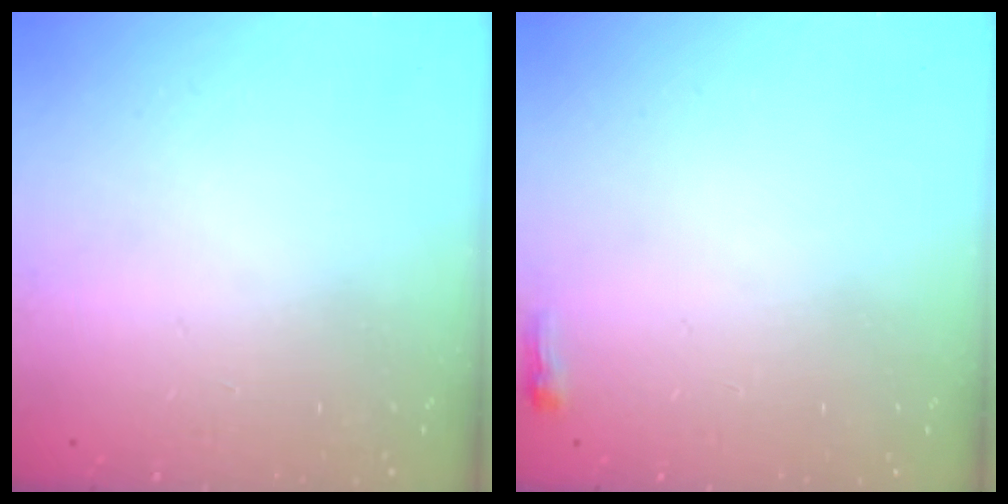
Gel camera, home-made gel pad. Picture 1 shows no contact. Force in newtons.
{"total": 2.6, "press": 2.5, "slide": 0.6}